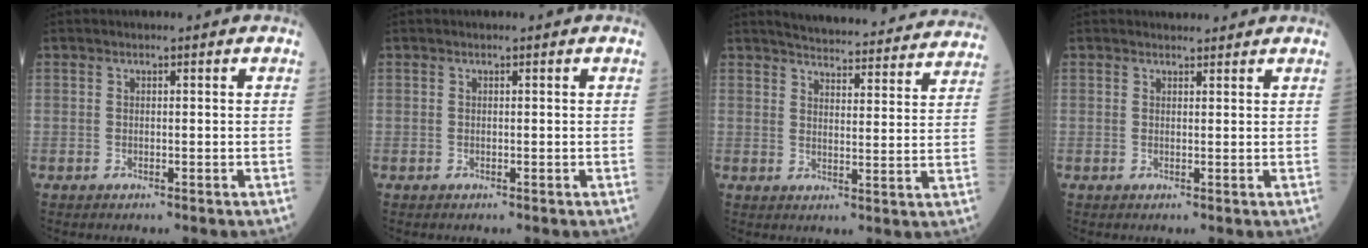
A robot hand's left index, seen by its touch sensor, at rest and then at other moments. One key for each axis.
{"total": 0.0}
{"total": 23.8, "fx": 22.5, "fy": 3.1, "fz": 7.2, "tx": -0.099, "ty": -0.027, "tz": 0.271}
{"total": 2.0, "fx": 1.9, "fy": 0.3, "fz": 0.2, "tx": -0.008, "ty": 0.015, "tz": 0.034}